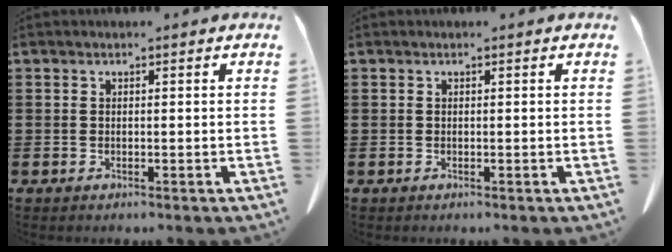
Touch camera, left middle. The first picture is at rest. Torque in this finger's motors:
{"motor_torque": [-0.08, 0.09, 0.00, 0.00]}